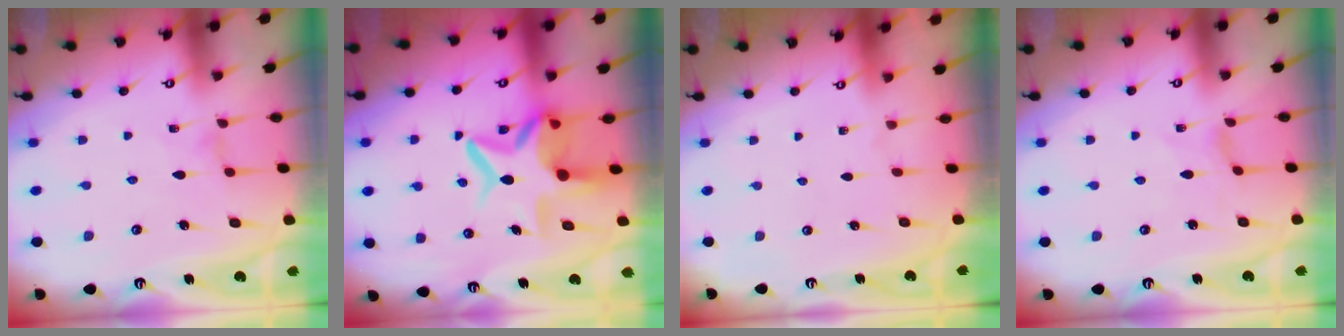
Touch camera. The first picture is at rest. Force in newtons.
{"total": 11.6, "press": 11.5, "slide": 1.6}
{"total": 0.0}
{"total": 0.0}